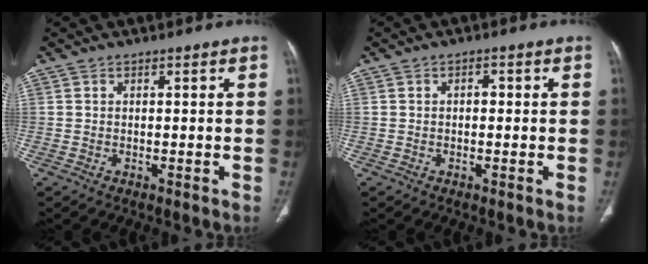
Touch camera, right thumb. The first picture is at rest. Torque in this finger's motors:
{"motor_torque": [-0.69, 0.05, -0.20, 0.01, 0.08]}